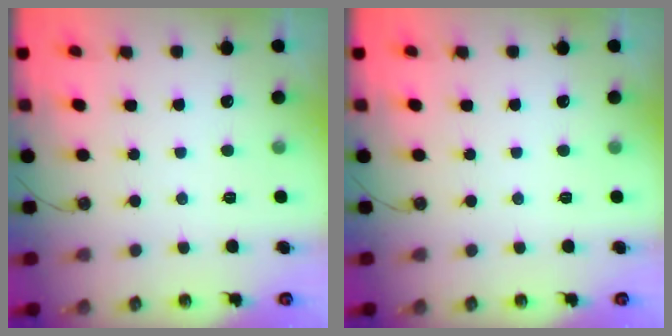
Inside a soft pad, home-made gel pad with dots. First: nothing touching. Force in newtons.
{"total": 0.0}